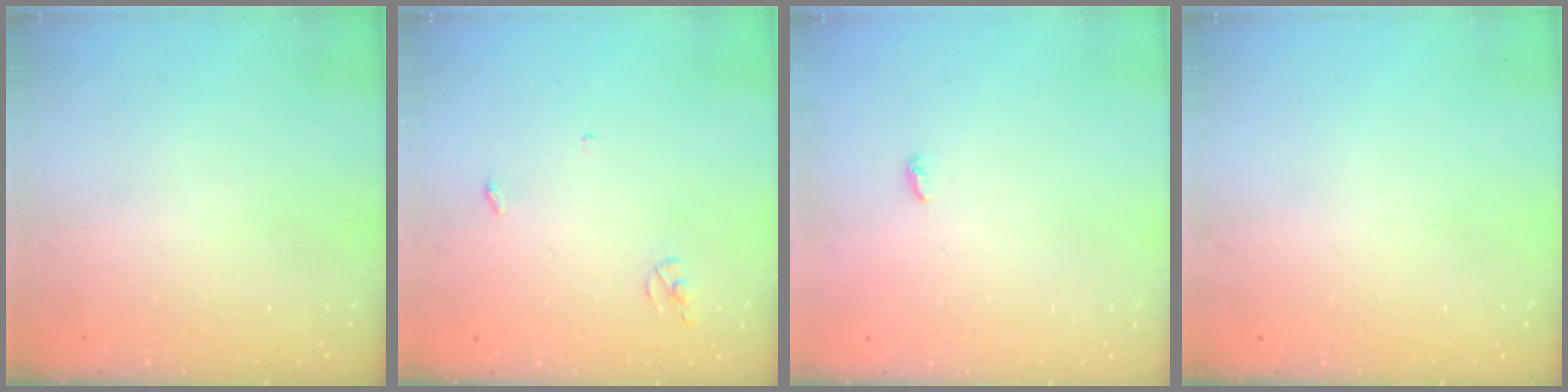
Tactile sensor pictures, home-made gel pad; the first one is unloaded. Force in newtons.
{"total": 2.6, "press": 2.6, "slide": 0.2}
{"total": 2.5, "press": 2.5, "slide": 0.2}
{"total": 0.0}